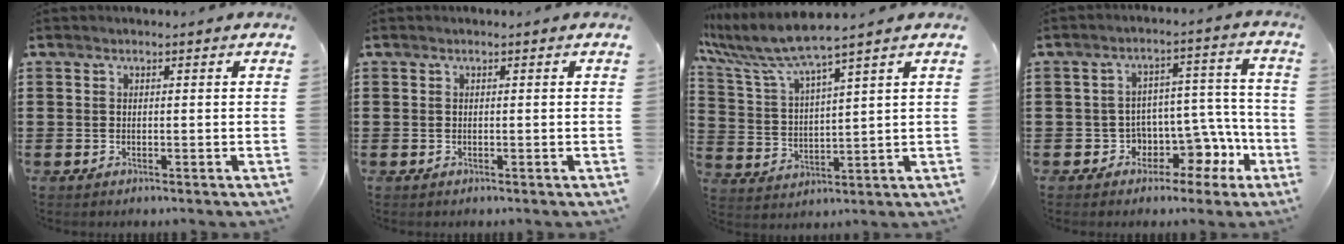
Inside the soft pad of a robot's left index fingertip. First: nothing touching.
{"total": 0.0}
{"total": 7.2, "force": [6.0, -0.1, 3.9], "torque": [-0.101, -0.031, 0.100]}
{"total": 6.0, "force": [-2.3, 5.2, 2.0], "torque": [-0.046, -0.006, -0.039]}